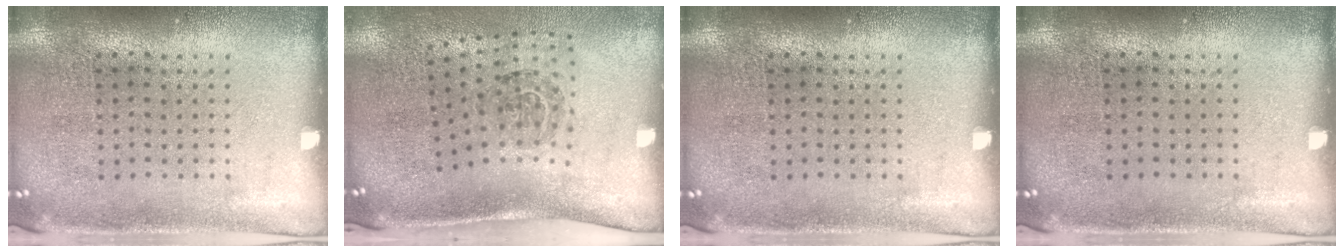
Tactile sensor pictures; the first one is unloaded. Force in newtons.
{"total": 1.8, "press": 1.3, "slide": 1.3}
{"total": 0.0}
{"total": 0.0}